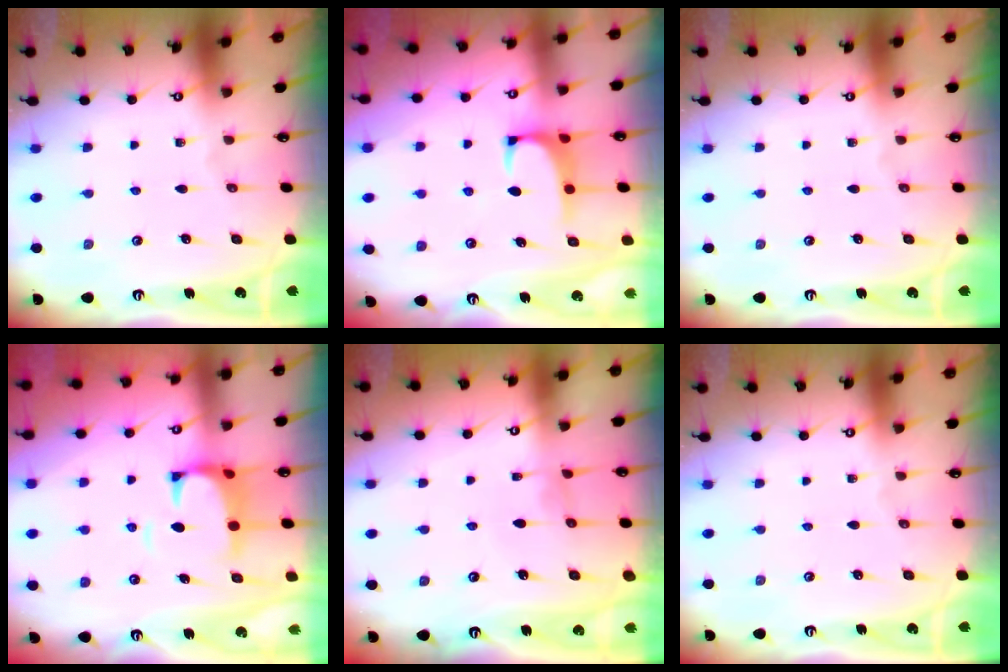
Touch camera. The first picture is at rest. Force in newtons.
{"total": 0.9, "press": 0.6, "slide": 0.7}
{"total": 0.0}
{"total": 2.6, "press": 2.3, "slide": 1.2}
{"total": 1.2, "press": 1.2, "slide": 0.4}
{"total": 0.0}